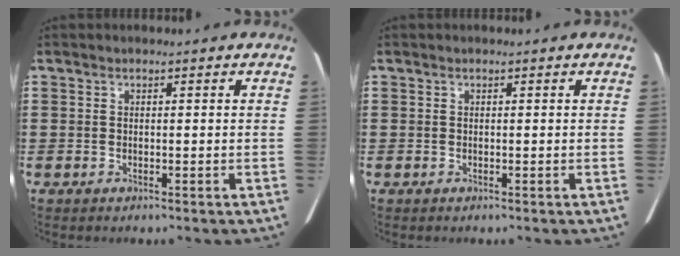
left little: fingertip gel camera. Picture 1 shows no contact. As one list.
[{"total": 0.0}]